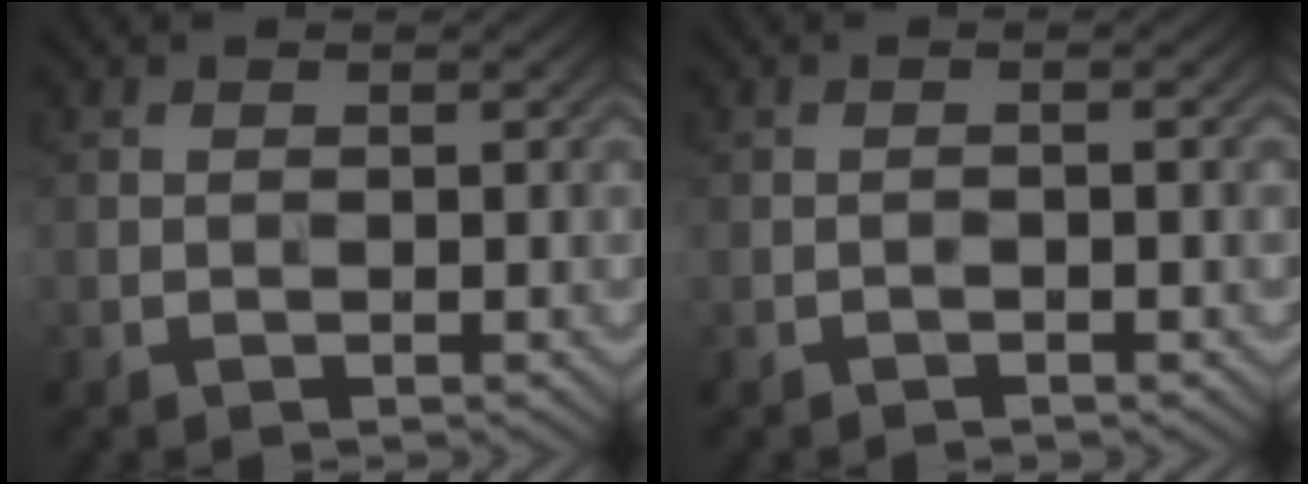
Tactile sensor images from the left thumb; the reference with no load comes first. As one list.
[{"total": 0.8, "force": [-0.5, -0.2, 0.5], "torque": [-0.009, 0.008, -0.010]}]